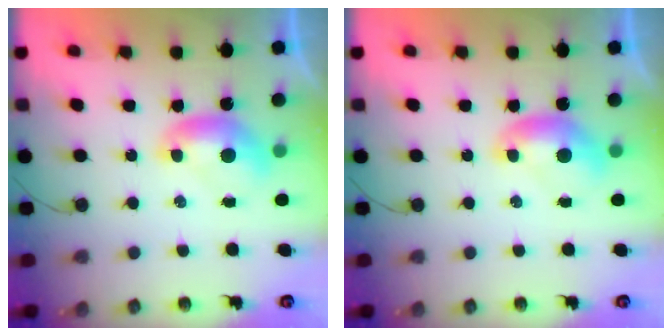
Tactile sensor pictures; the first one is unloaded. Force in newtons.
{"total": 0.0}